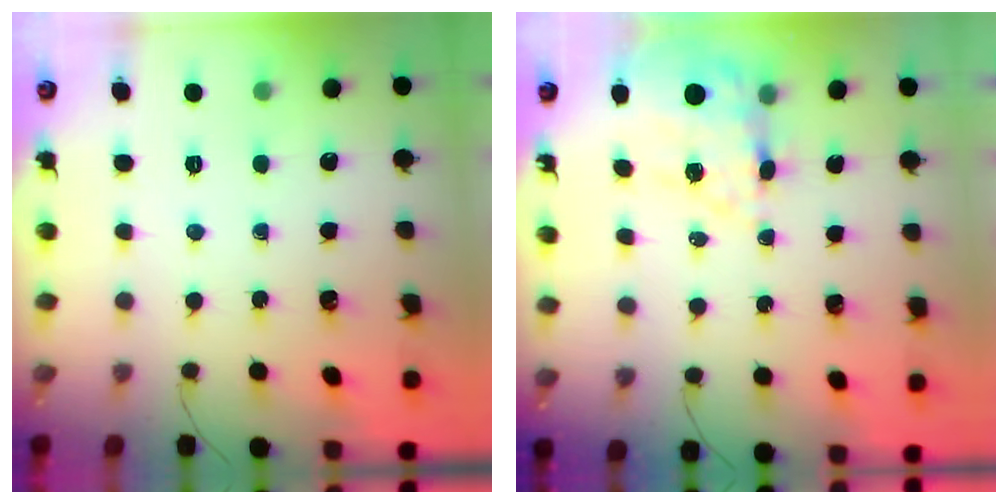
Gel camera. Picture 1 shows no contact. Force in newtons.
{"total": 11.2, "press": 10.7, "slide": 3.3}